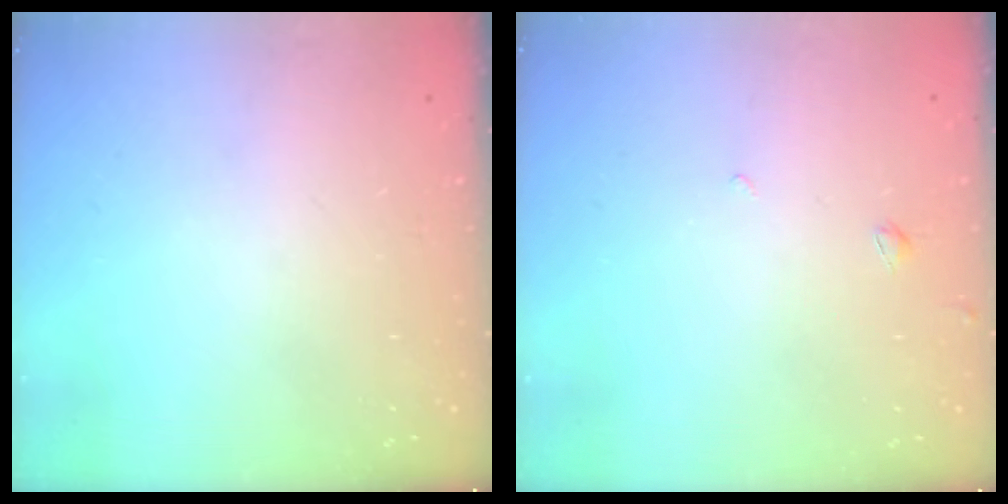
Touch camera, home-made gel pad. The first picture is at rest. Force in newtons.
{"total": 2.1, "press": 2.1, "slide": 0.5}